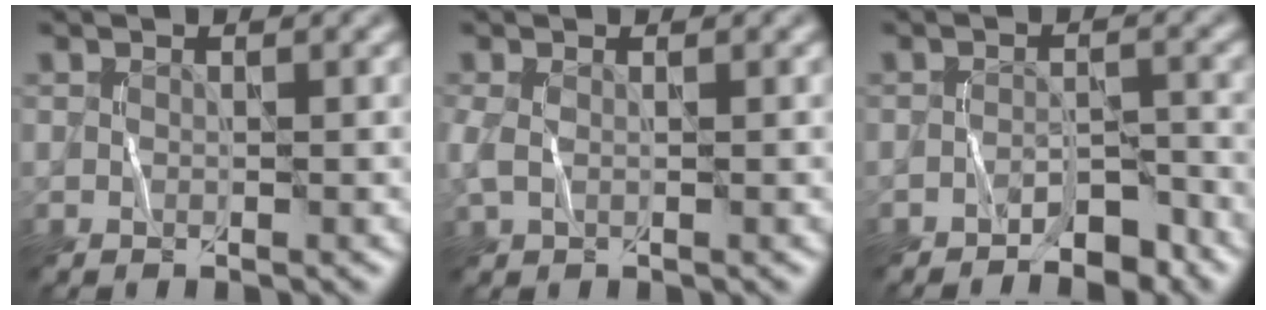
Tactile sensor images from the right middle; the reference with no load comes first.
{"total": 1.7, "force": [0.0, 1.1, 1.4], "torque": [-0.041, 0.001, -0.001]}
{"total": 2.8, "force": [-2.5, 0.7, 1.2], "torque": [-0.015, 0.012, -0.040]}